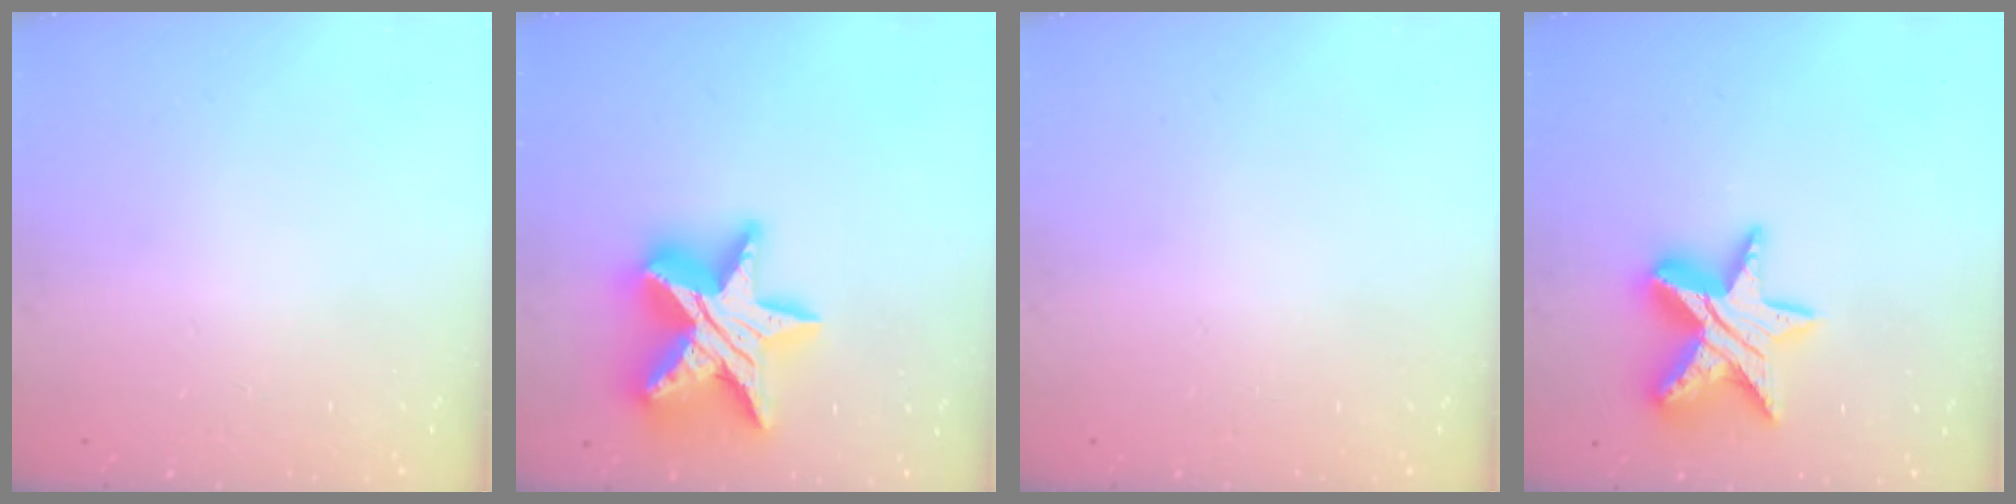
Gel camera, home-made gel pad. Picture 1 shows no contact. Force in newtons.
{"total": 24.8, "press": 24.8, "slide": 1.7}
{"total": 0.0}
{"total": 15.7, "press": 15.7, "slide": 1.3}